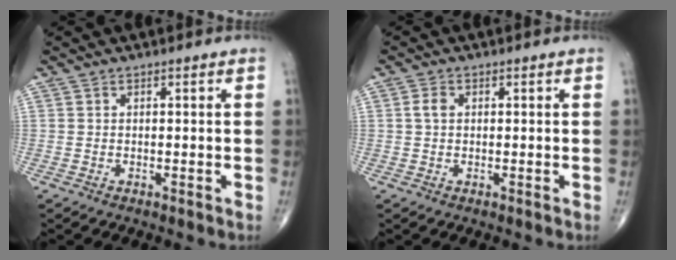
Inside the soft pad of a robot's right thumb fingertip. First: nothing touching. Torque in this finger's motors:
{"motor_torque": [-0.29, 0.24, 0.28, -0.11, 0.01]}